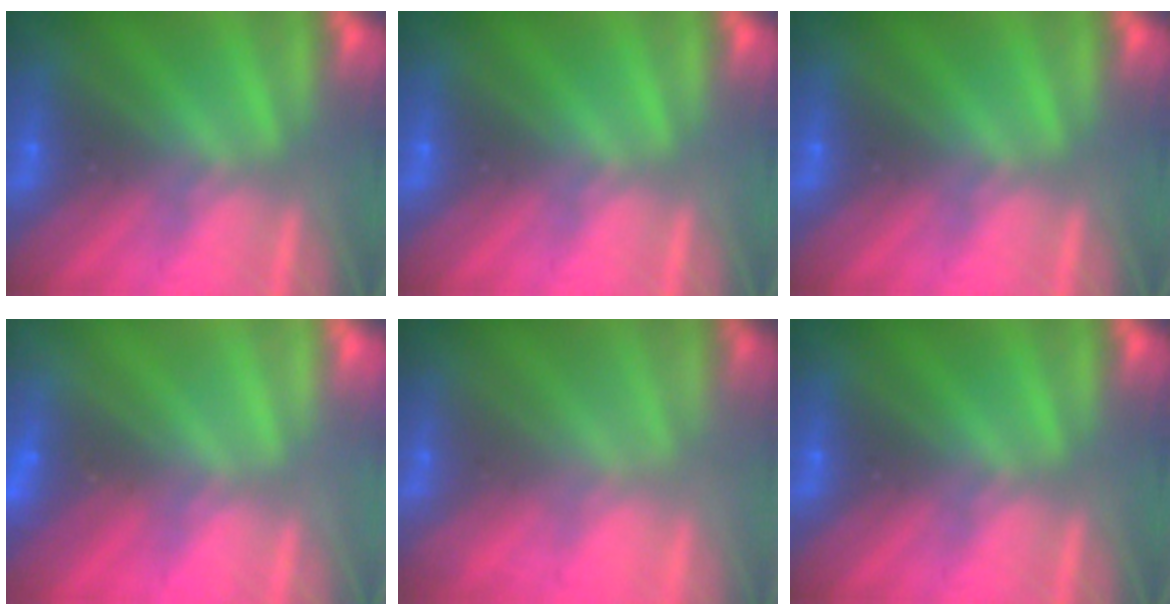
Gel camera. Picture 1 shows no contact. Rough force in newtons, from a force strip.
{"total": 0.0}
{"total": 0.0}
{"total": 2.3}
{"total": 2.2}
{"total": 0.0}